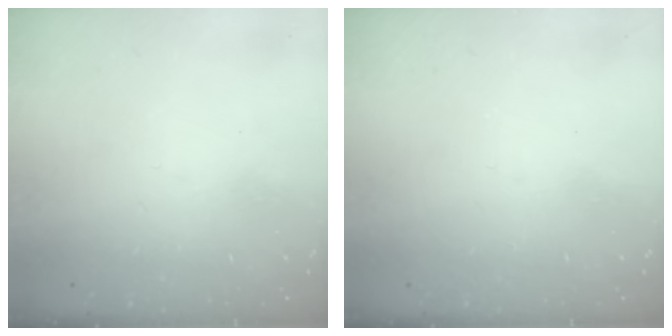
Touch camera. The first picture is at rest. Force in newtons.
{"total": 0.9, "press": 0.9, "slide": 0.1}